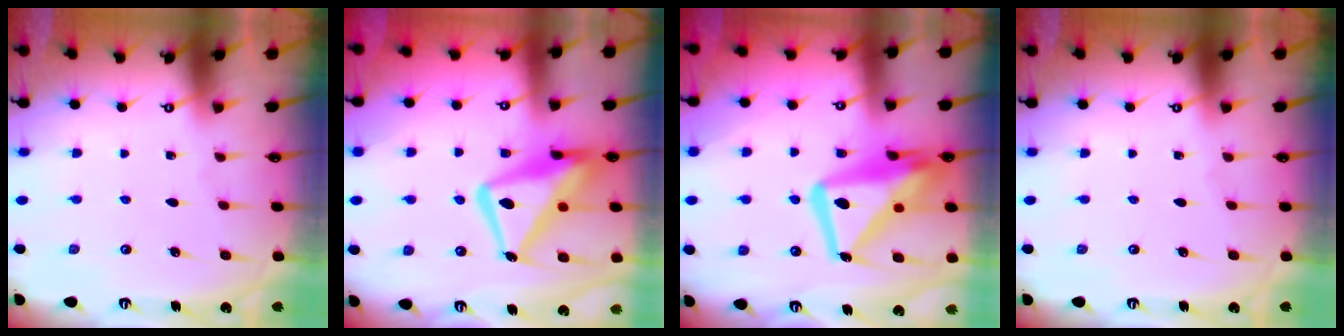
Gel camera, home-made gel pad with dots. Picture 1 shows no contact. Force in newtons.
{"total": 17.3, "press": 17.2, "slide": 1.9}
{"total": 17.5, "press": 17.4, "slide": 1.7}
{"total": 0.0}